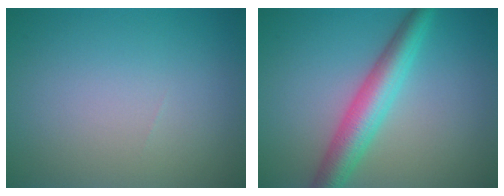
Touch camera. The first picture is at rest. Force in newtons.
{"total": 5.1, "press": 5.1, "slide": 0.1}